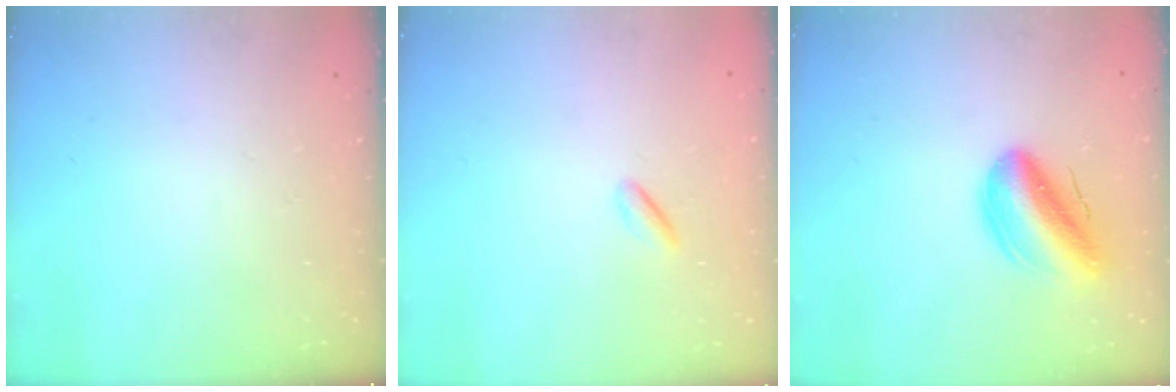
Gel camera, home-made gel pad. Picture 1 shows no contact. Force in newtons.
{"total": 1.1, "press": 0.8, "slide": 0.7}
{"total": 14.1, "press": 13.6, "slide": 3.8}